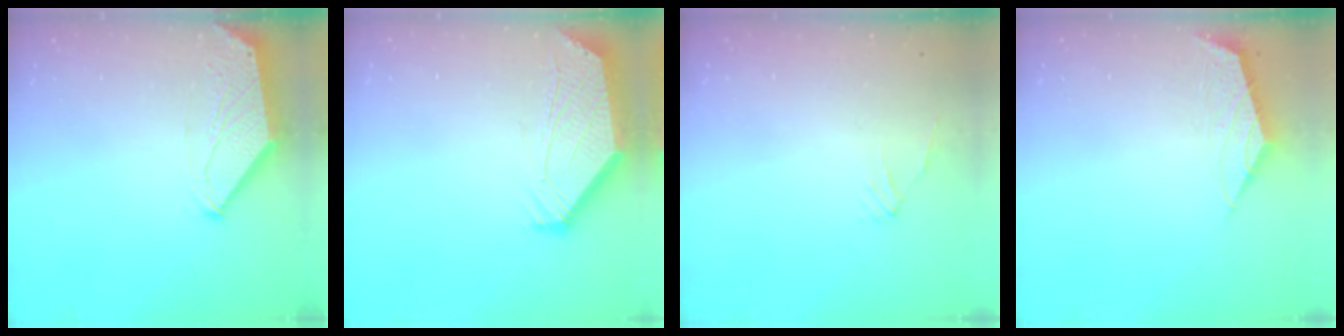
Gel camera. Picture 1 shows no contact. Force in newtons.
{"total": 2.6, "press": 2.6, "slide": 0.5}
{"total": 1.0, "press": 0.8, "slide": 0.6}
{"total": 2.1, "press": 2.0, "slide": 0.7}